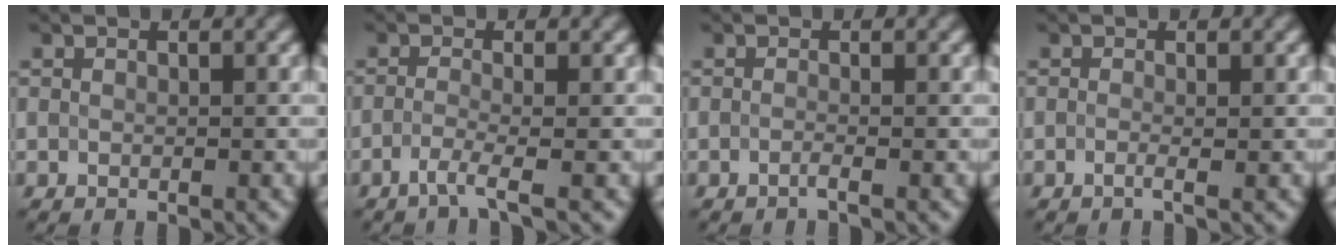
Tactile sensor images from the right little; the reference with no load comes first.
{"total": 2.1, "force": [-1.9, -0.3, 0.9], "torque": [-0.018, -0.002, -0.040]}
{"total": 1.1, "force": [-1.0, -0.3, -0.1], "torque": [0.001, -0.004, -0.015]}
{"total": 0.9, "force": [-0.7, 0.0, 0.5], "torque": [-0.010, -0.008, -0.014]}